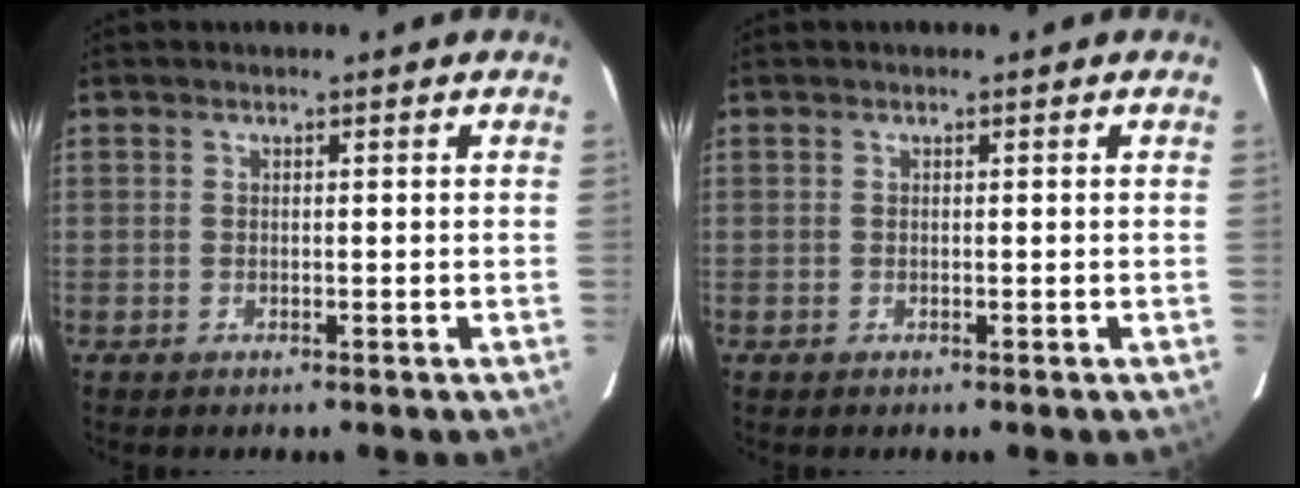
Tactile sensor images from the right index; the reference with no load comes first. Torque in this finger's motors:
{"motor_torque": [0.00, 0.00, 0.00, 0.01]}